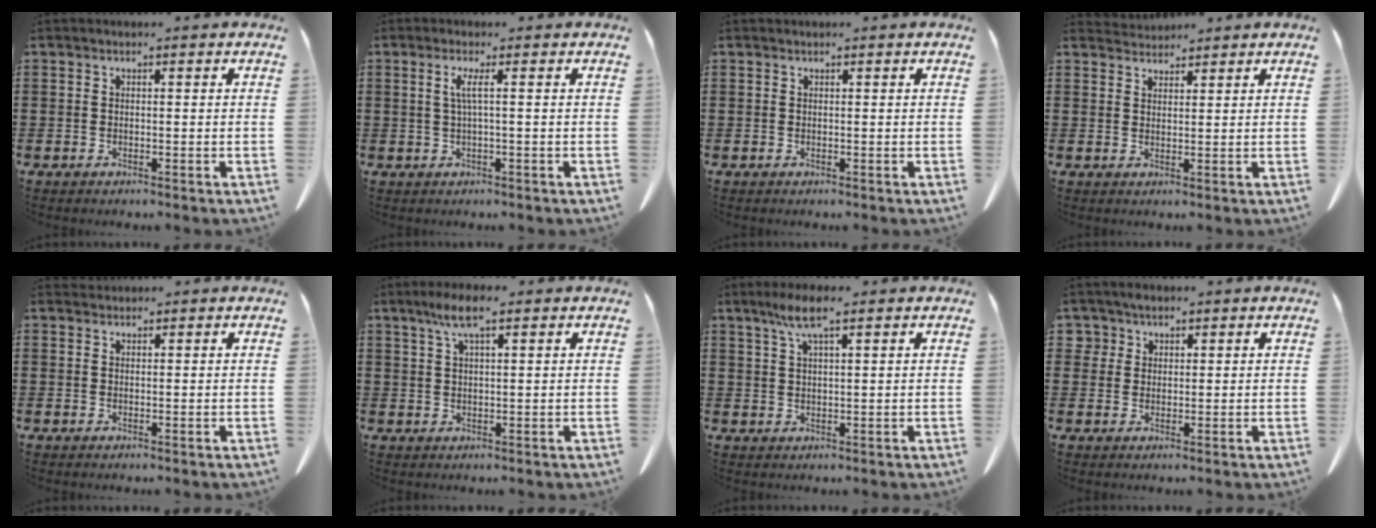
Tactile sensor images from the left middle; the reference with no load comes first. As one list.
[{"total": 2.4, "force": [0.2, -0.3, 2.4], "torque": [-0.048, -0.004, 0.002]}, {"total": 0.0}, {"total": 2.2, "force": [2.2, 0.3, -0.3], "torque": [0.000, -0.006, 0.043]}, {"total": 0.9, "force": [0.8, 0.2, -0.1], "torque": [-0.001, -0.002, 0.018]}, {"total": 5.3, "force": [3.0, 1.0, 4.3], "torque": [-0.090, 0.006, 0.052]}, {"total": 5.2, "force": [3.1, 0.8, 4.1], "torque": [-0.089, 0.006, 0.054]}, {"total": 2.6, "force": [1.8, 1.7, 0.5], "torque": [-0.019, 0.006, 0.036]}]